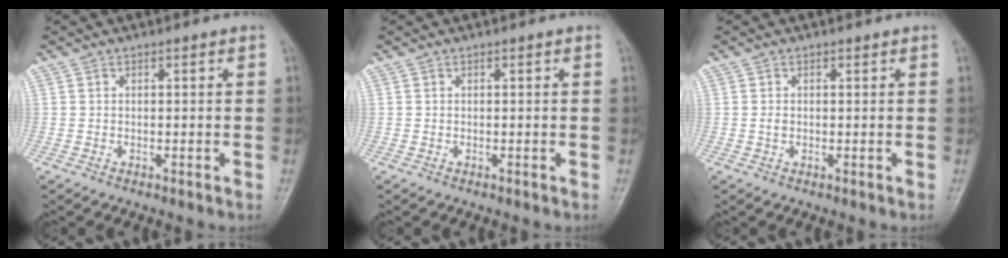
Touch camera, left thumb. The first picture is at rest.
{"total": 0.0}
{"total": 1.0, "force": [0.1, 0.8, 0.7], "torque": [-0.011, 0.000, 0.002]}